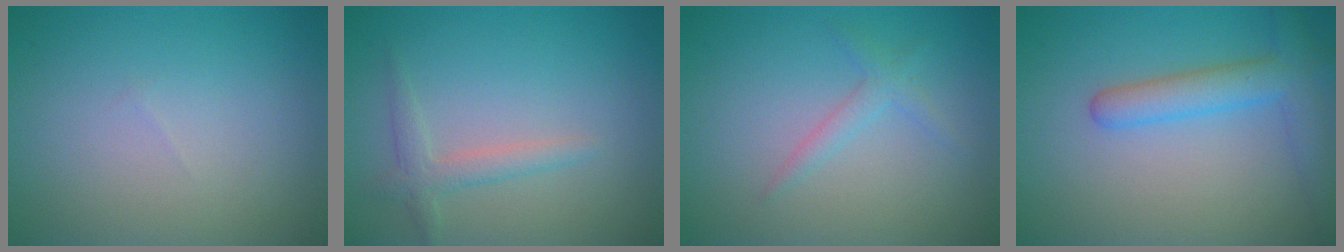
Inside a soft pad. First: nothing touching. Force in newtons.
{"total": 2.0, "press": 2.0, "slide": 0.2}
{"total": 1.4, "press": 1.4, "slide": 0.1}
{"total": 4.1, "press": 4.1, "slide": 0.4}